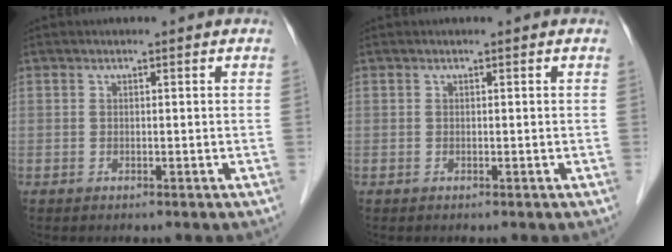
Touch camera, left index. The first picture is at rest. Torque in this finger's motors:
{"motor_torque": [0.00, 0.00, 0.00, 0.00]}